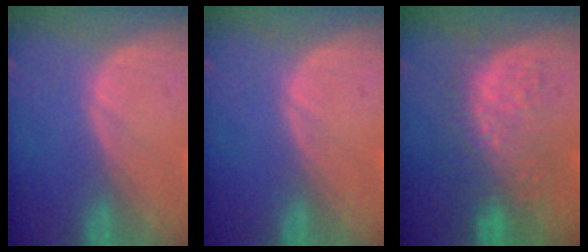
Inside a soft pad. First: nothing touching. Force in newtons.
{"total": 0.0}
{"total": 8.9, "press": 8.7, "slide": 1.4}